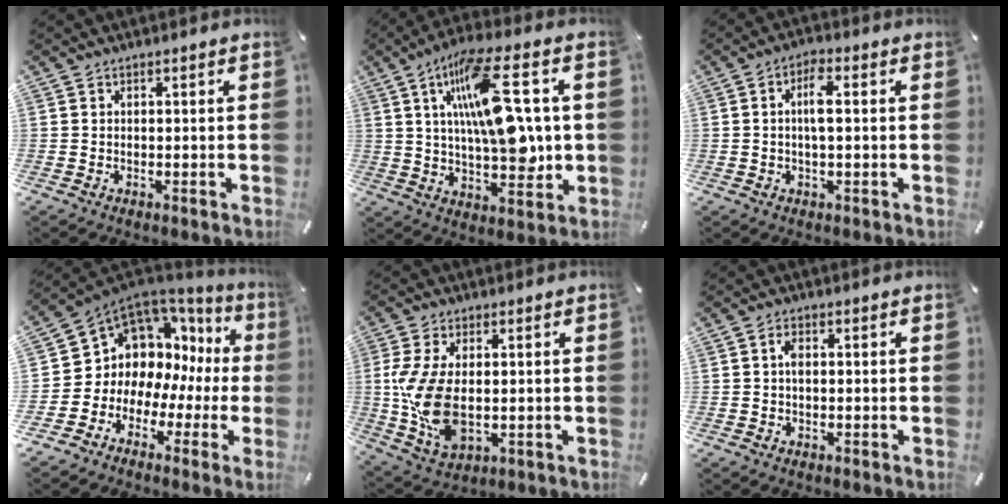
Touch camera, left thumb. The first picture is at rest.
{"total": 19.8, "force": [4.8, 7.7, 17.6], "torque": [-0.305, -0.012, 0.070]}
{"total": 5.2, "force": [0.5, 1.9, 4.9], "torque": [-0.088, 0.008, 0.005]}
{"total": 8.9, "force": [3.2, 8.0, 2.0], "torque": [-0.054, -0.053, 0.071]}
{"total": 12.7, "force": [0.0, 7.3, 10.4], "torque": [-0.244, -0.014, 0.001]}
{"total": 2.0, "force": [0.1, 1.0, 1.7], "torque": [-0.034, 0.002, 0.000]}